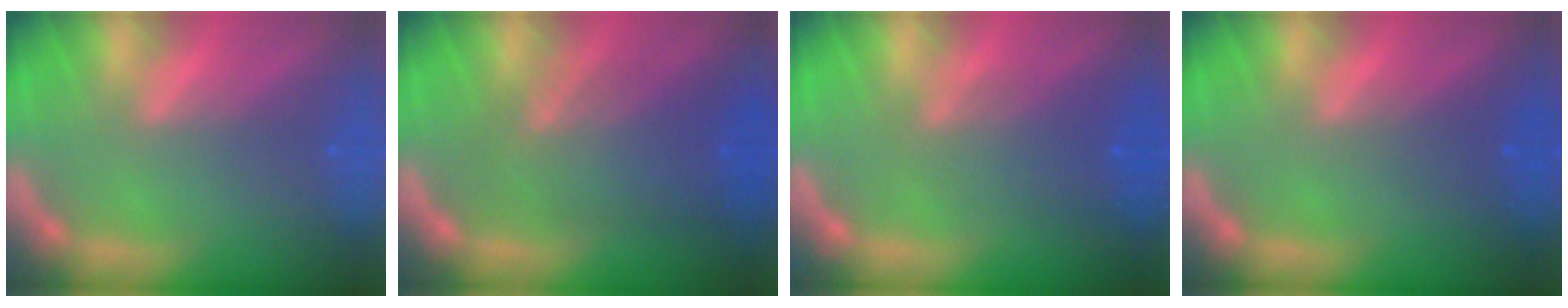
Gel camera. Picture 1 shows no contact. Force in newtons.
{"total": 6.6}
{"total": 4.1}
{"total": 1.4}